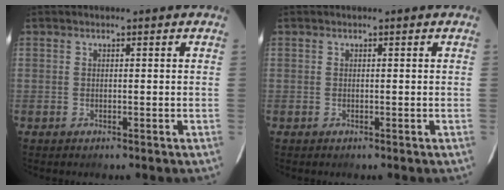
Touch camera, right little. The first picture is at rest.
{"total": 0.0}